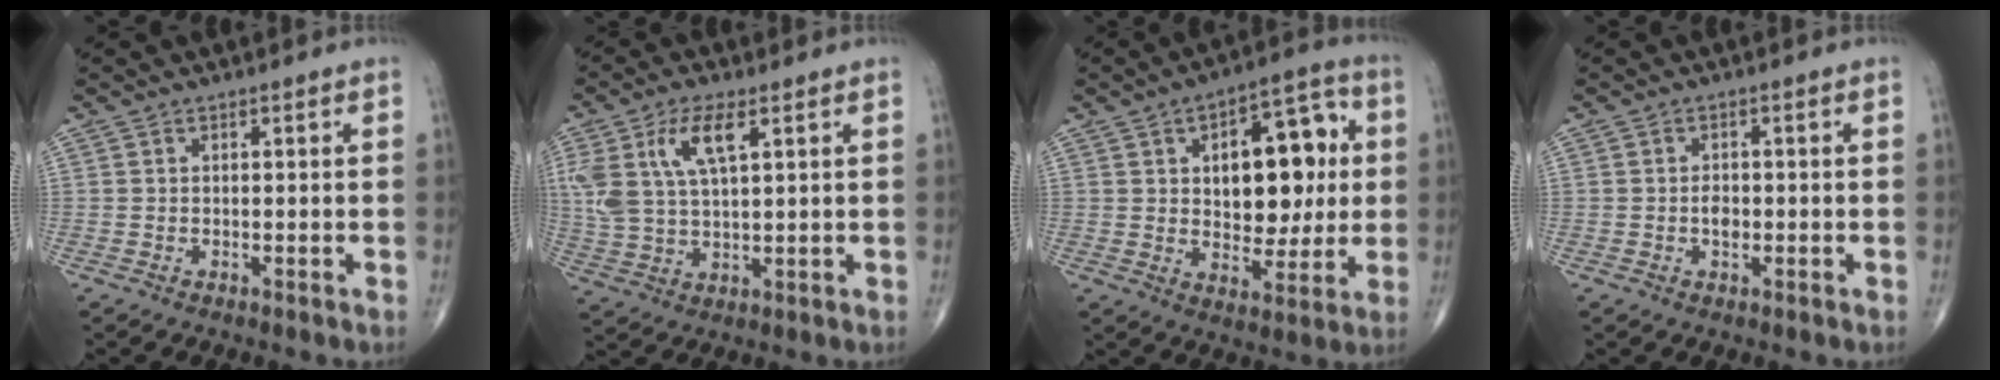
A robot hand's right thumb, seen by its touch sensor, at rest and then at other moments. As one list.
[{"total": 11.3, "force": [4.5, 4.8, 9.2], "torque": [-0.202, -0.003, 0.094]}, {"total": 17.6, "force": [2.9, 9.9, 14.3], "torque": [-0.151, 0.009, 0.044]}, {"total": 2.3, "force": [-0.3, 1.5, 1.7], "torque": [-0.024, 0.003, -0.006]}]